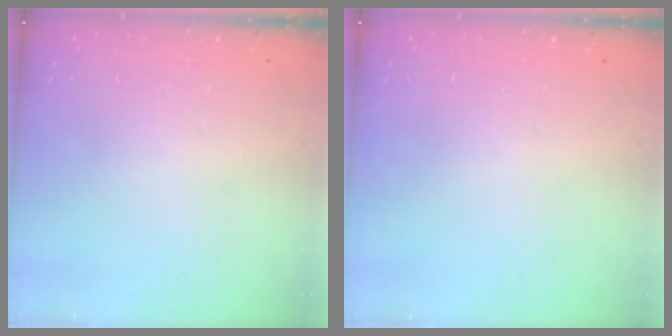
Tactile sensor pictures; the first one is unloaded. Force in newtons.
{"total": 0.0}